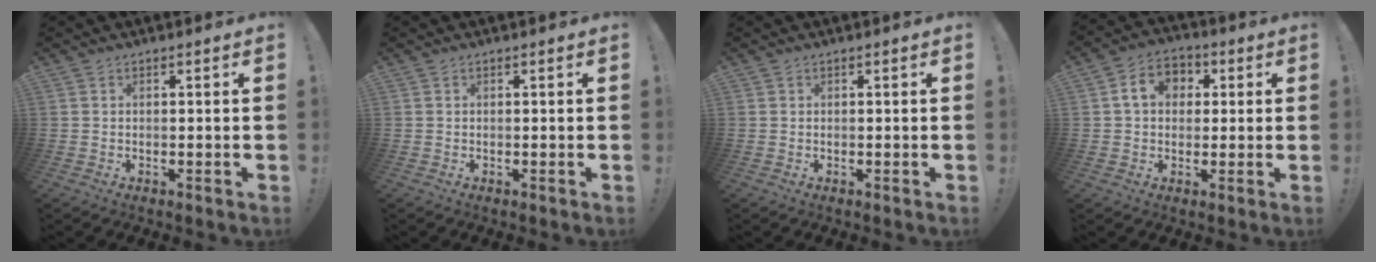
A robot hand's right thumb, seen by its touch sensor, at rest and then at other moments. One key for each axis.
{"total": 0.0}
{"total": 0.0}
{"total": 8.8, "fx": 2.0, "fy": 7.1, "fz": 4.8, "tx": -0.071, "ty": 0.008, "tz": 0.039}